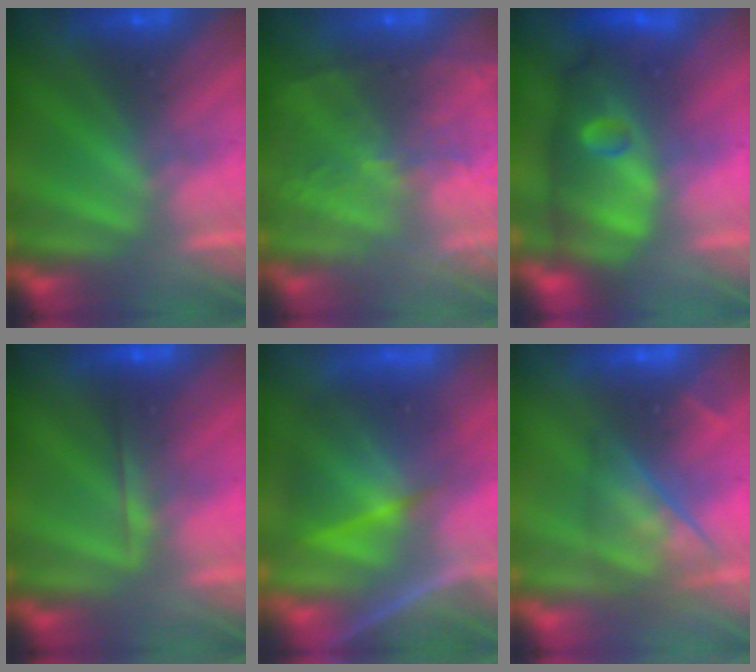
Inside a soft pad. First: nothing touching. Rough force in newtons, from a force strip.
{"total": 7.7}
{"total": 7.4}
{"total": 1.9}
{"total": 9.3}
{"total": 4.5}